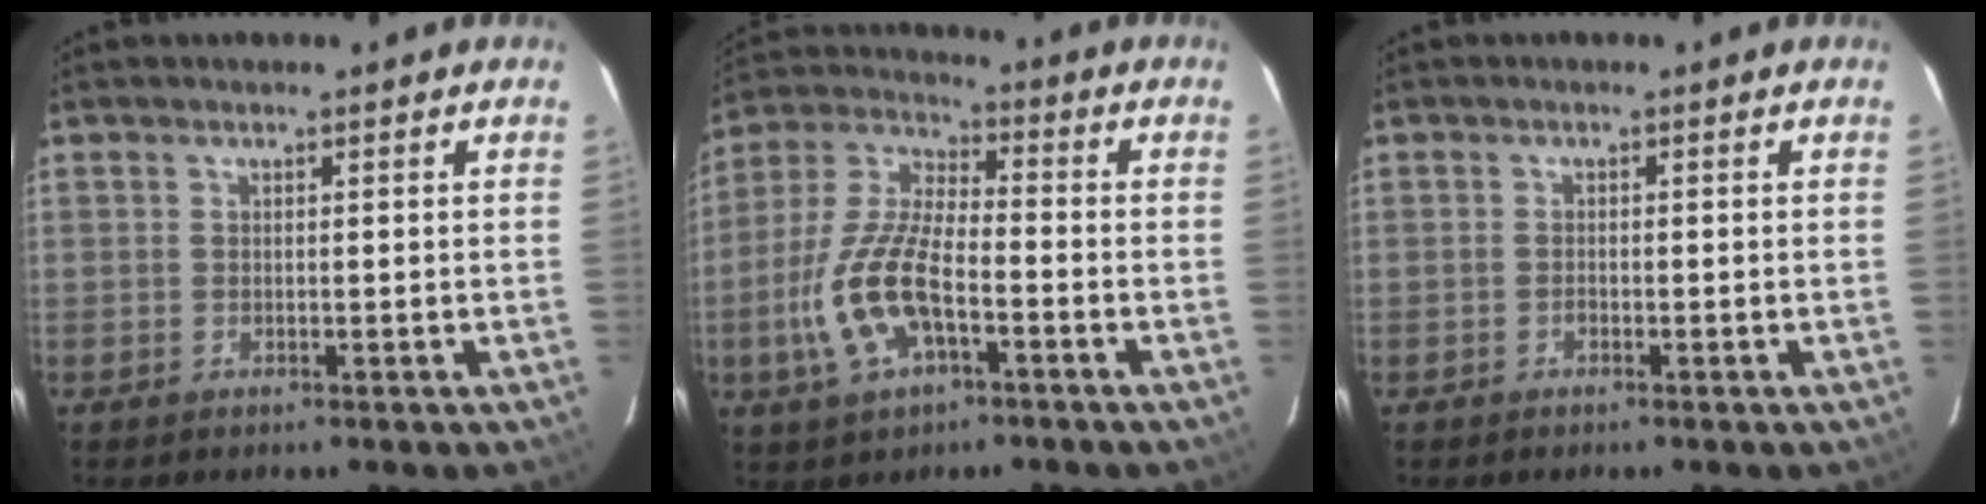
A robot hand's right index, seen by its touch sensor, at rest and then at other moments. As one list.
[{"total": 14.5, "force": [-5.2, 6.0, 12.1], "torque": [-0.267, -0.002, -0.100]}, {"total": 0.7, "force": [-0.5, 0.4, 0.2], "torque": [-0.004, 0.002, -0.010]}]